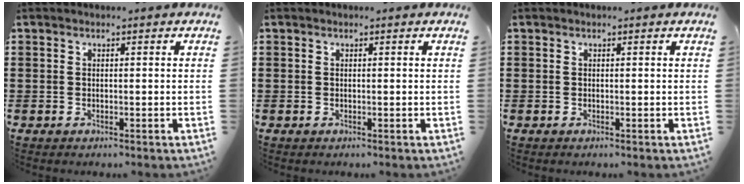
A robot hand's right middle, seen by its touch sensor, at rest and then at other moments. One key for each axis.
{"total": 0.0}
{"total": 0.0}